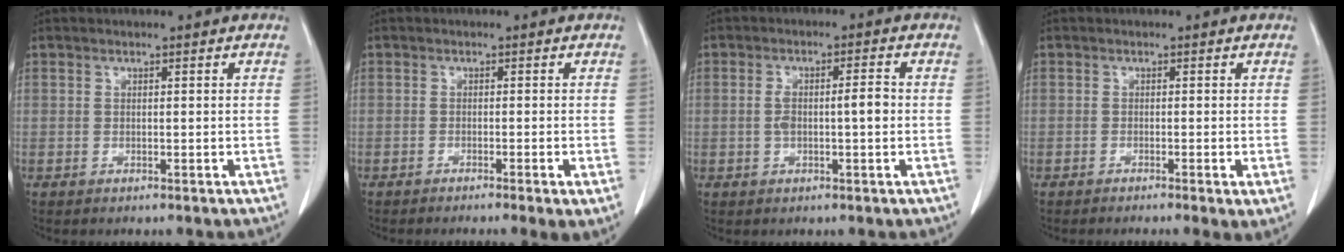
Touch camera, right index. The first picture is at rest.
{"total": 4.1, "force": [-2.4, -0.1, 3.3], "torque": [-0.037, -0.012, -0.036]}
{"total": 4.7, "force": [-0.2, 1.1, 4.6], "torque": [-0.089, 0.015, -0.001]}
{"total": 2.8, "force": [-1.4, 0.2, 2.4], "torque": [-0.028, -0.008, -0.023]}